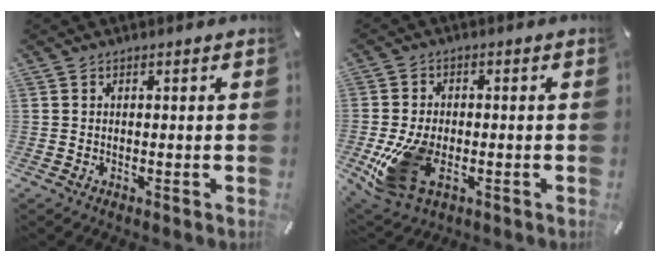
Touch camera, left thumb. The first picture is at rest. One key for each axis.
{"total": 12.2, "fx": -3.2, "fy": 7.9, "fz": 8.7, "tx": -0.193, "ty": -0.001, "tz": -0.051}